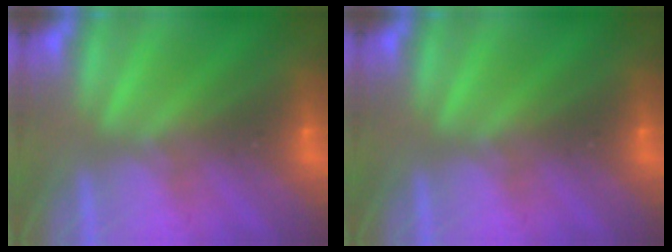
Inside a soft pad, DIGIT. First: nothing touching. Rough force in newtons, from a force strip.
{"total": 0.0}